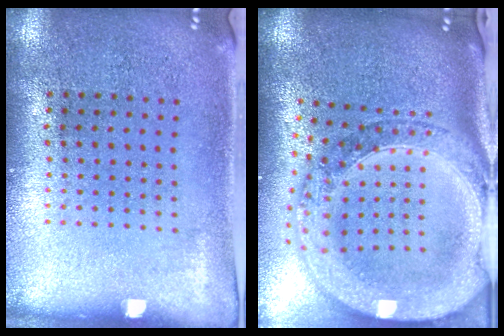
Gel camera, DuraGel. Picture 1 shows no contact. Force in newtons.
{"total": 3.9, "press": 3.1, "slide": 2.4}